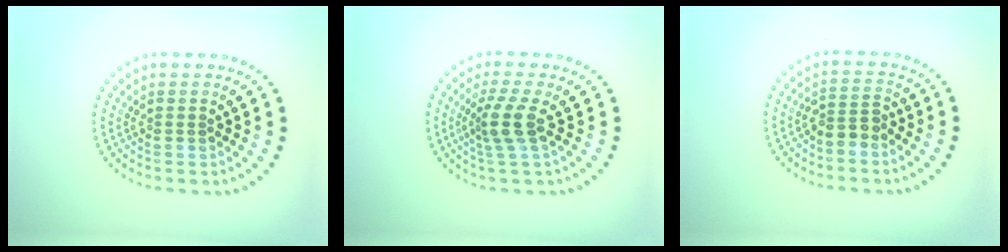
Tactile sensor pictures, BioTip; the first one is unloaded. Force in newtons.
{"total": 2.8, "press": 2.1, "slide": 1.8}
{"total": 2.1, "press": 1.7, "slide": 1.2}